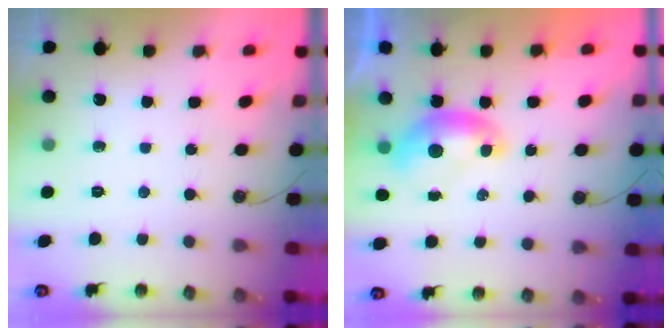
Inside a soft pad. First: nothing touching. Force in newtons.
{"total": 0.0}